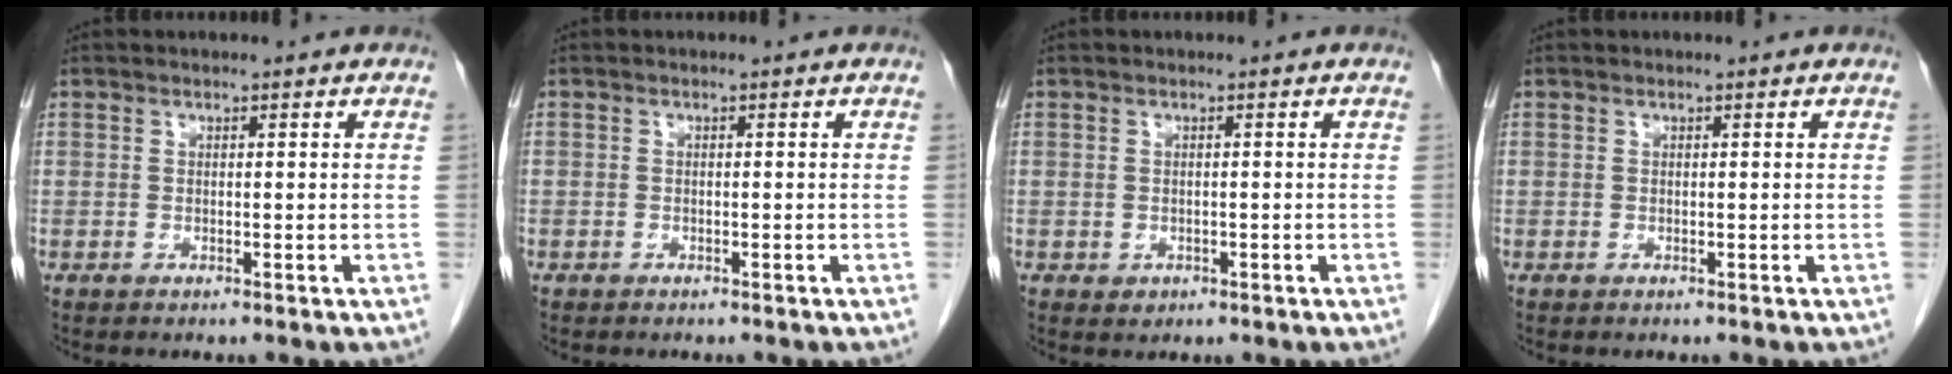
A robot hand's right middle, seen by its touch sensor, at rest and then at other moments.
{"total": 0.7, "force": [-0.5, 0.5, 0.0], "torque": [-0.003, 0.005, -0.011]}
{"total": 1.3, "force": [-0.5, 1.1, 0.5], "torque": [-0.009, 0.002, 0.000]}
{"total": 0.0}